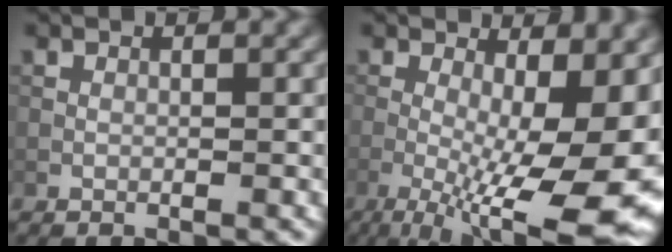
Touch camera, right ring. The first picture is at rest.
{"total": 16.6, "force": [-4.1, 5.3, 15.1], "torque": [-0.215, -0.019, -0.048]}